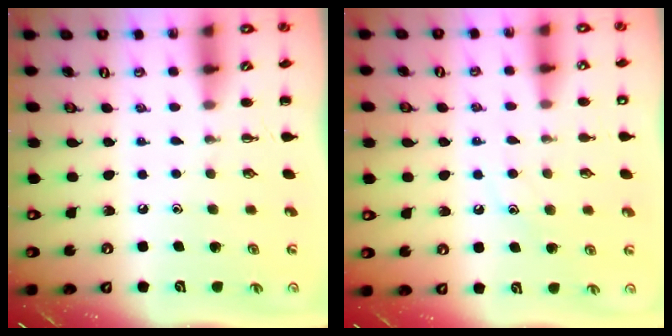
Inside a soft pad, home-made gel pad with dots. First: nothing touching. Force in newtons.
{"total": 9.3, "press": 9.2, "slide": 1.5}